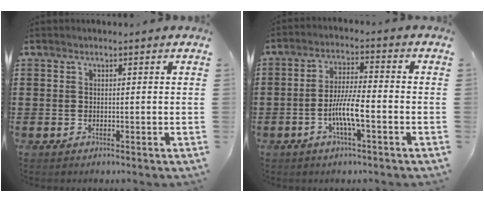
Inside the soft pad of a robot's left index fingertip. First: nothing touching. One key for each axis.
{"total": 6.6, "fx": -2.4, "fy": 1.3, "fz": 6.0, "tx": -0.122, "ty": -0.002, "tz": -0.049}